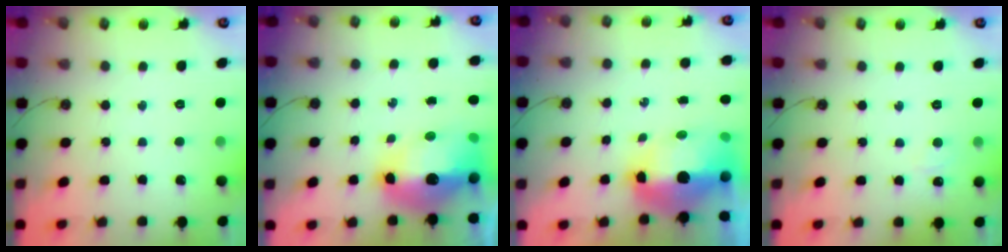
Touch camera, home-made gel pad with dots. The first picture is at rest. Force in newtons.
{"total": 15.0, "press": 14.9, "slide": 1.3}
{"total": 12.2, "press": 12.1, "slide": 1.6}
{"total": 3.5, "press": 3.4, "slide": 0.5}